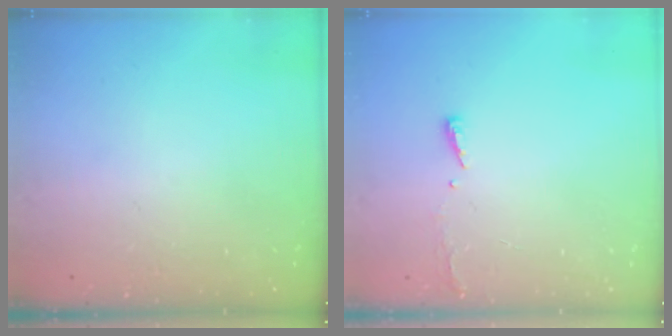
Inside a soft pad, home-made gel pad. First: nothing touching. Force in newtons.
{"total": 3.2, "press": 3.2, "slide": 0.6}